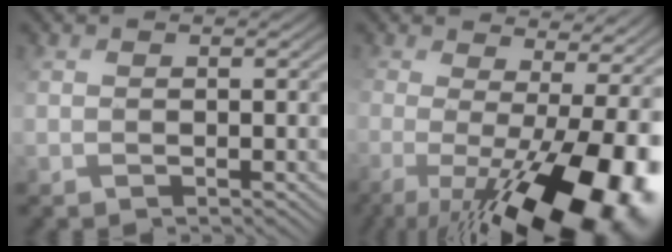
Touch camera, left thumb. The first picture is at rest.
{"total": 18.4, "force": [-4.5, 6.5, 16.6], "torque": [-0.218, -0.021, -0.058]}